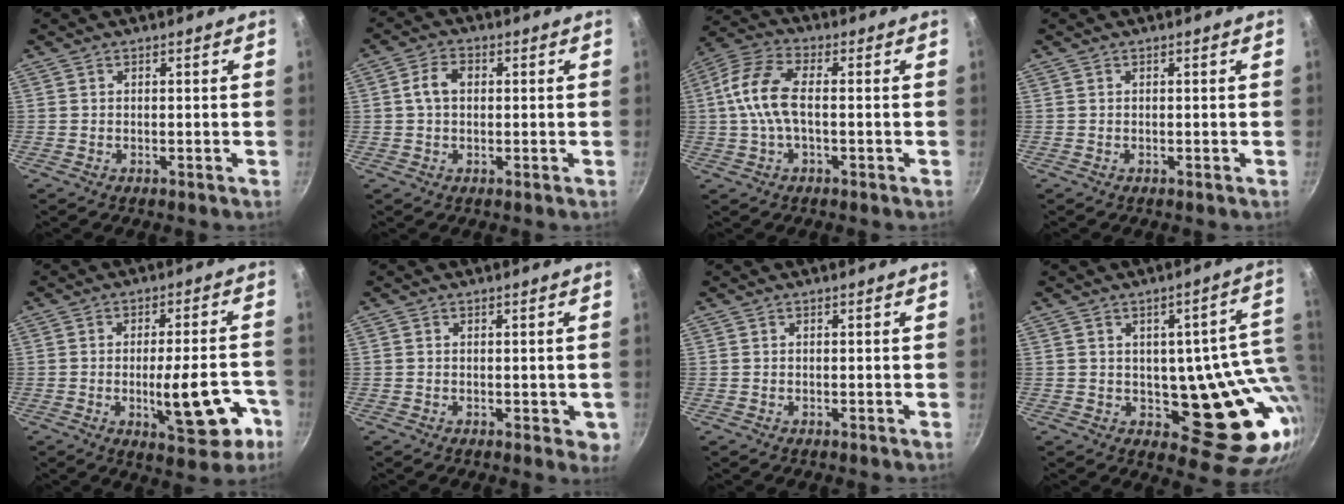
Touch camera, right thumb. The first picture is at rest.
{"total": 4.6, "force": [0.6, 3.2, 3.3], "torque": [-0.053, 0.012, 0.004]}
{"total": 10.1, "force": [-0.2, 5.0, 8.8], "torque": [-0.191, 0.027, -0.019]}
{"total": 0.0}
{"total": 14.6, "force": [-5.1, 5.6, 12.5], "torque": [-0.127, 0.027, -0.061]}
{"total": 3.5, "force": [-0.6, 1.9, 2.9], "torque": [-0.027, -0.006, -0.007]}
{"total": 0.0}
{"total": 16.9, "force": [1.5, 9.6, 13.8], "torque": [-0.102, -0.032, 0.032]}